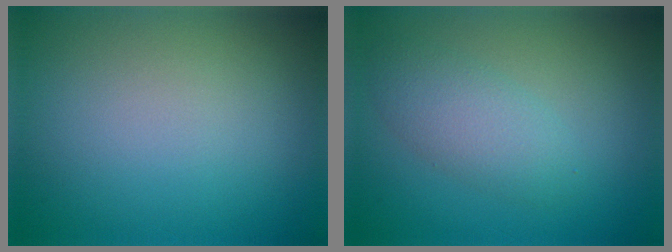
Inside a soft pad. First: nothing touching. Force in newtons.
{"total": 3.1, "press": 3.1, "slide": 0.1}